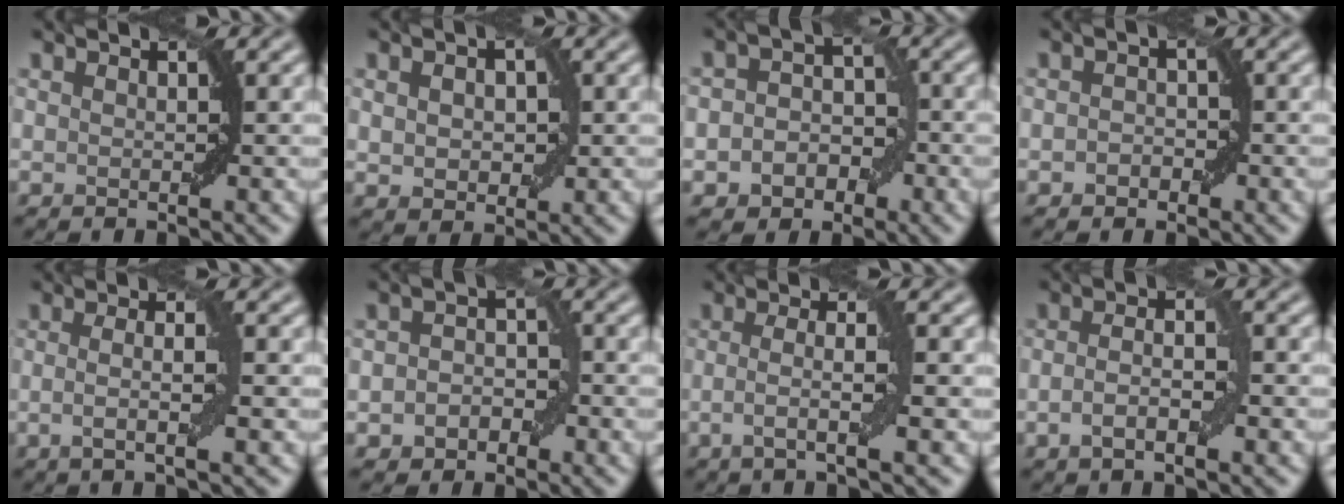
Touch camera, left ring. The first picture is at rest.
{"total": 3.1, "force": [0.2, 2.1, 2.2], "torque": [-0.040, 0.001, 0.006]}
{"total": 4.4, "force": [-1.6, 3.6, 2.0], "torque": [0.004, 0.003, -0.038]}
{"total": 1.4, "force": [-0.6, 1.1, 0.6], "torque": [-0.010, 0.001, -0.013]}
{"total": 3.1, "force": [-0.3, 0.7, 3.0], "torque": [-0.047, -0.003, -0.009]}
{"total": 2.9, "force": [-1.1, 2.2, 1.4], "torque": [-0.015, 0.003, -0.021]}
{"total": 3.4, "force": [-0.6, 0.7, 3.3], "torque": [-0.056, -0.004, -0.015]}
{"total": 3.0, "force": [-0.9, 1.0, 2.7], "torque": [-0.051, -0.001, -0.019]}